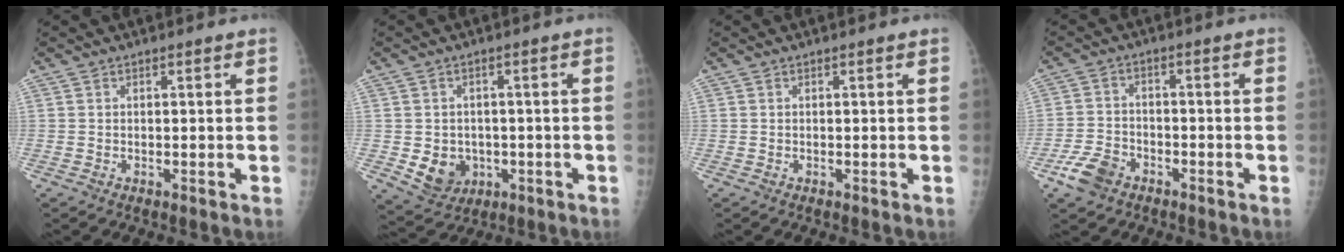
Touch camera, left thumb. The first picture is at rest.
{"total": 7.0, "force": [-1.5, 5.9, 3.3], "torque": [-0.028, 0.005, -0.008]}
{"total": 0.0}
{"total": 6.4, "force": [-3.9, 4.1, 3.0], "torque": [-0.057, 0.018, -0.072]}